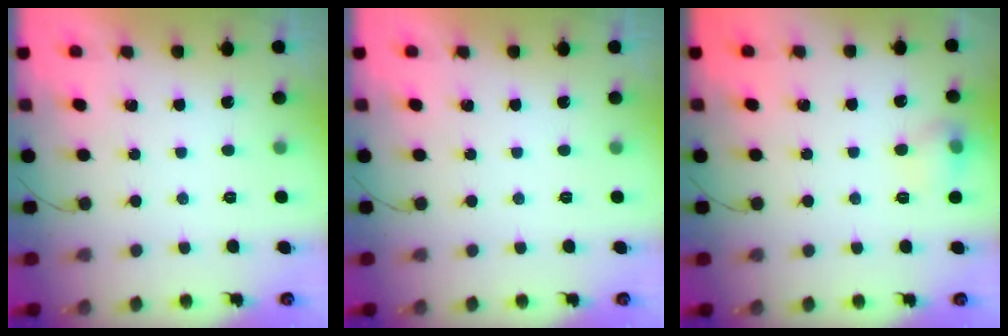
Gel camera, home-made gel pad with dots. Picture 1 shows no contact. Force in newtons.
{"total": 0.0}
{"total": 7.6, "press": 7.5, "slide": 1.4}